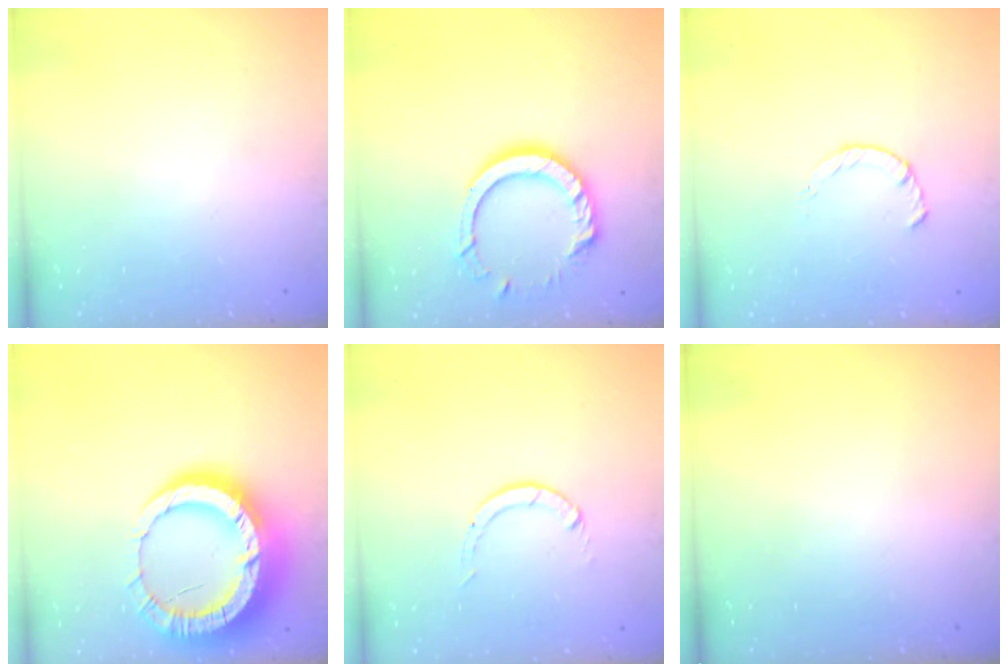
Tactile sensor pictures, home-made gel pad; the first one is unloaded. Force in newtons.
{"total": 12.5, "press": 12.5, "slide": 1.0}
{"total": 2.2, "press": 2.2, "slide": 0.4}
{"total": 18.8, "press": 18.7, "slide": 1.8}
{"total": 0.0}
{"total": 0.0}